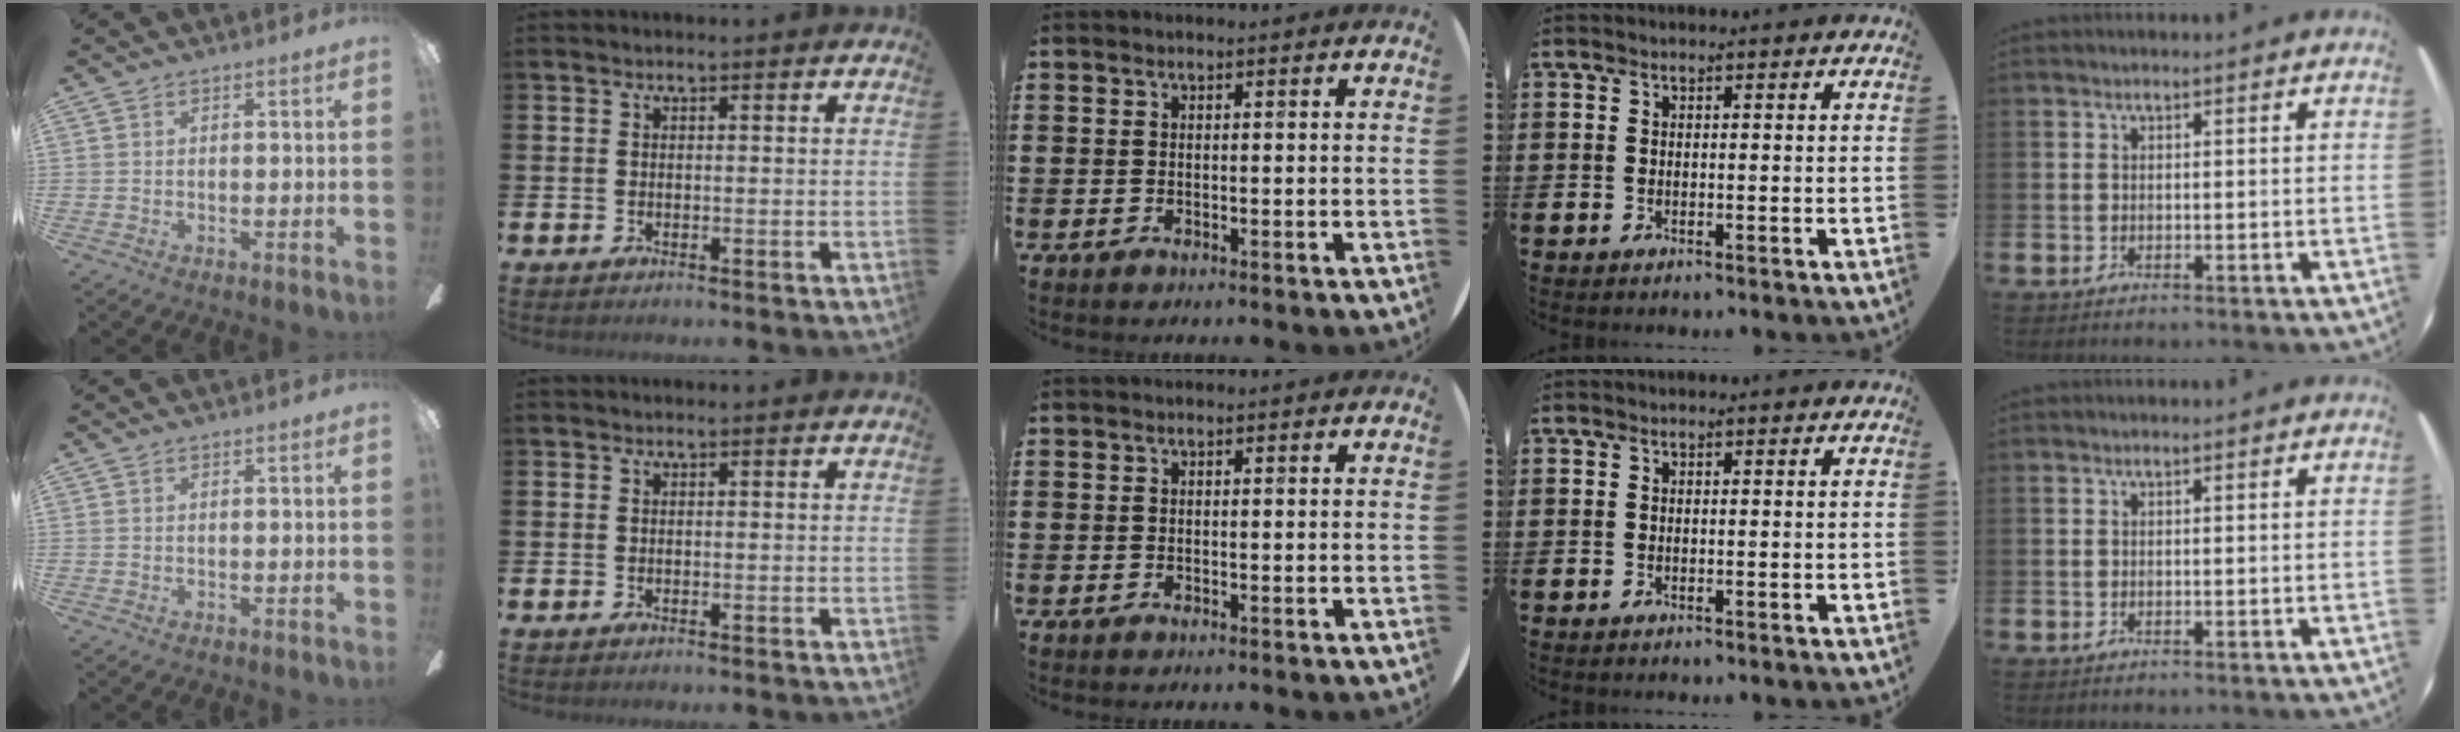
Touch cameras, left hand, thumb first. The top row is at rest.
{}